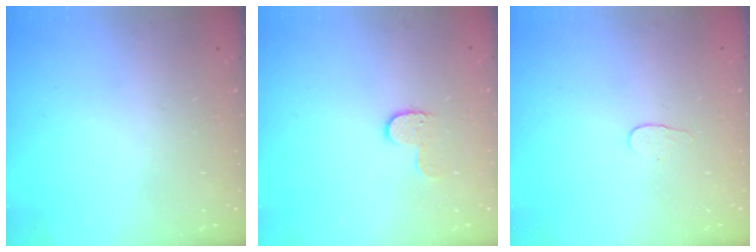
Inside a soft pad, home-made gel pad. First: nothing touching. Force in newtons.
{"total": 7.2, "press": 7.2, "slide": 0.4}
{"total": 3.1, "press": 3.1, "slide": 0.3}